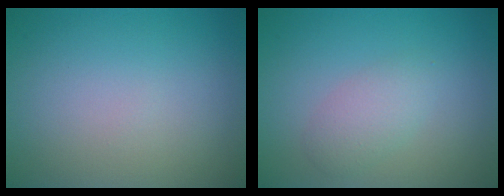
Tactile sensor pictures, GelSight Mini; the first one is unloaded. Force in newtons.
{"total": 2.2, "press": 2.2, "slide": 0.0}